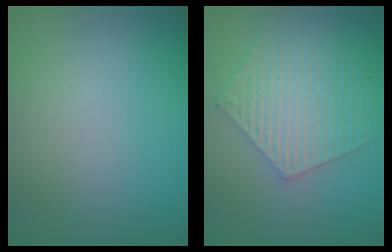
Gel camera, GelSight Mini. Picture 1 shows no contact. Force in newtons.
{"total": 5.8, "press": 4.3, "slide": 3.8}